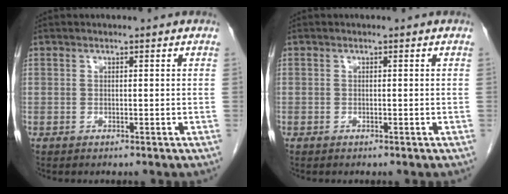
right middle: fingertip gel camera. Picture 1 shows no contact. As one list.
[{"total": 0.0}]